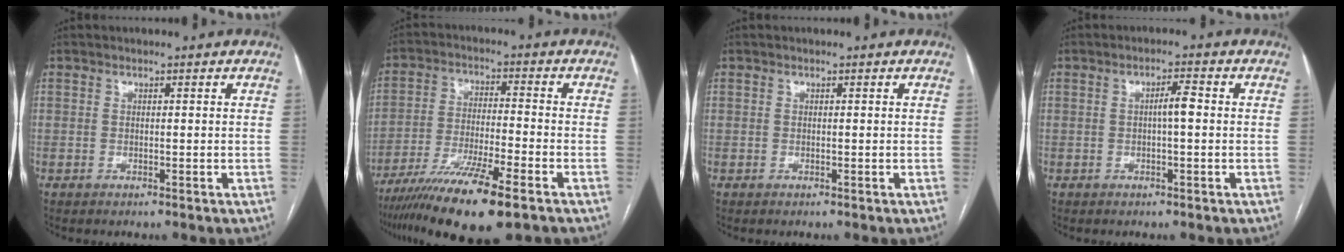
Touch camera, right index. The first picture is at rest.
{"total": 14.3, "force": [-9.5, 1.3, 10.6], "torque": [-0.197, -0.036, -0.165]}
{"total": 0.0}
{"total": 2.8, "force": [0.1, 0.4, 2.8], "torque": [-0.047, 0.005, 0.002]}